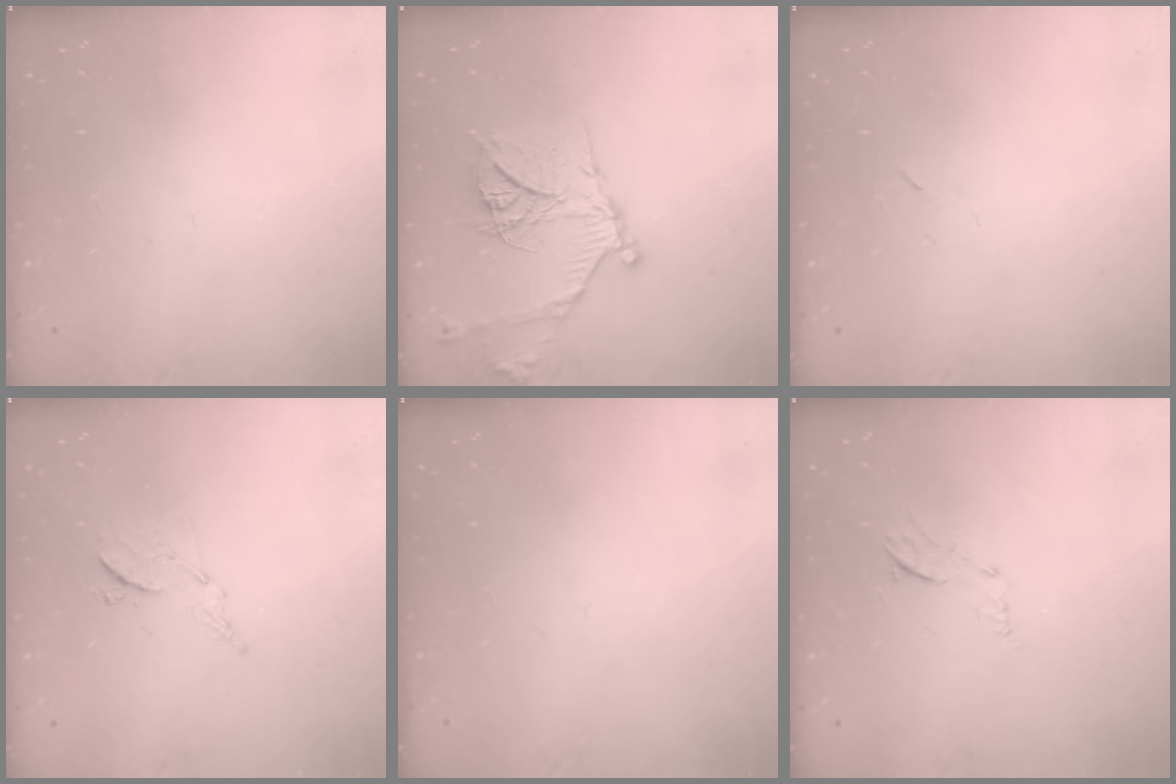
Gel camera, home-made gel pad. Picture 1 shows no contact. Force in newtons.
{"total": 18.1, "press": 18.0, "slide": 1.7}
{"total": 2.2, "press": 1.9, "slide": 1.2}
{"total": 6.8, "press": 6.7, "slide": 0.8}
{"total": 0.0}
{"total": 5.7, "press": 5.6, "slide": 0.8}